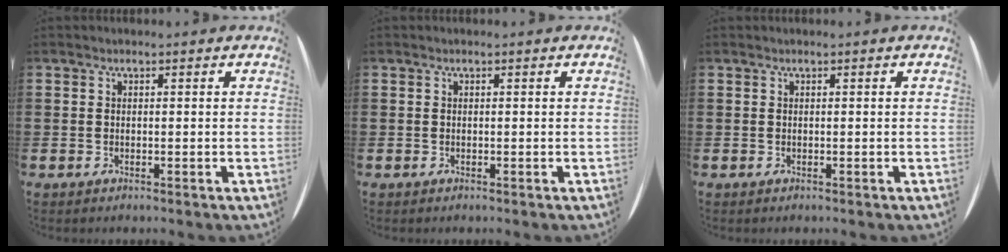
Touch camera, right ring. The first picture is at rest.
{"total": 0.0}
{"total": 0.0}